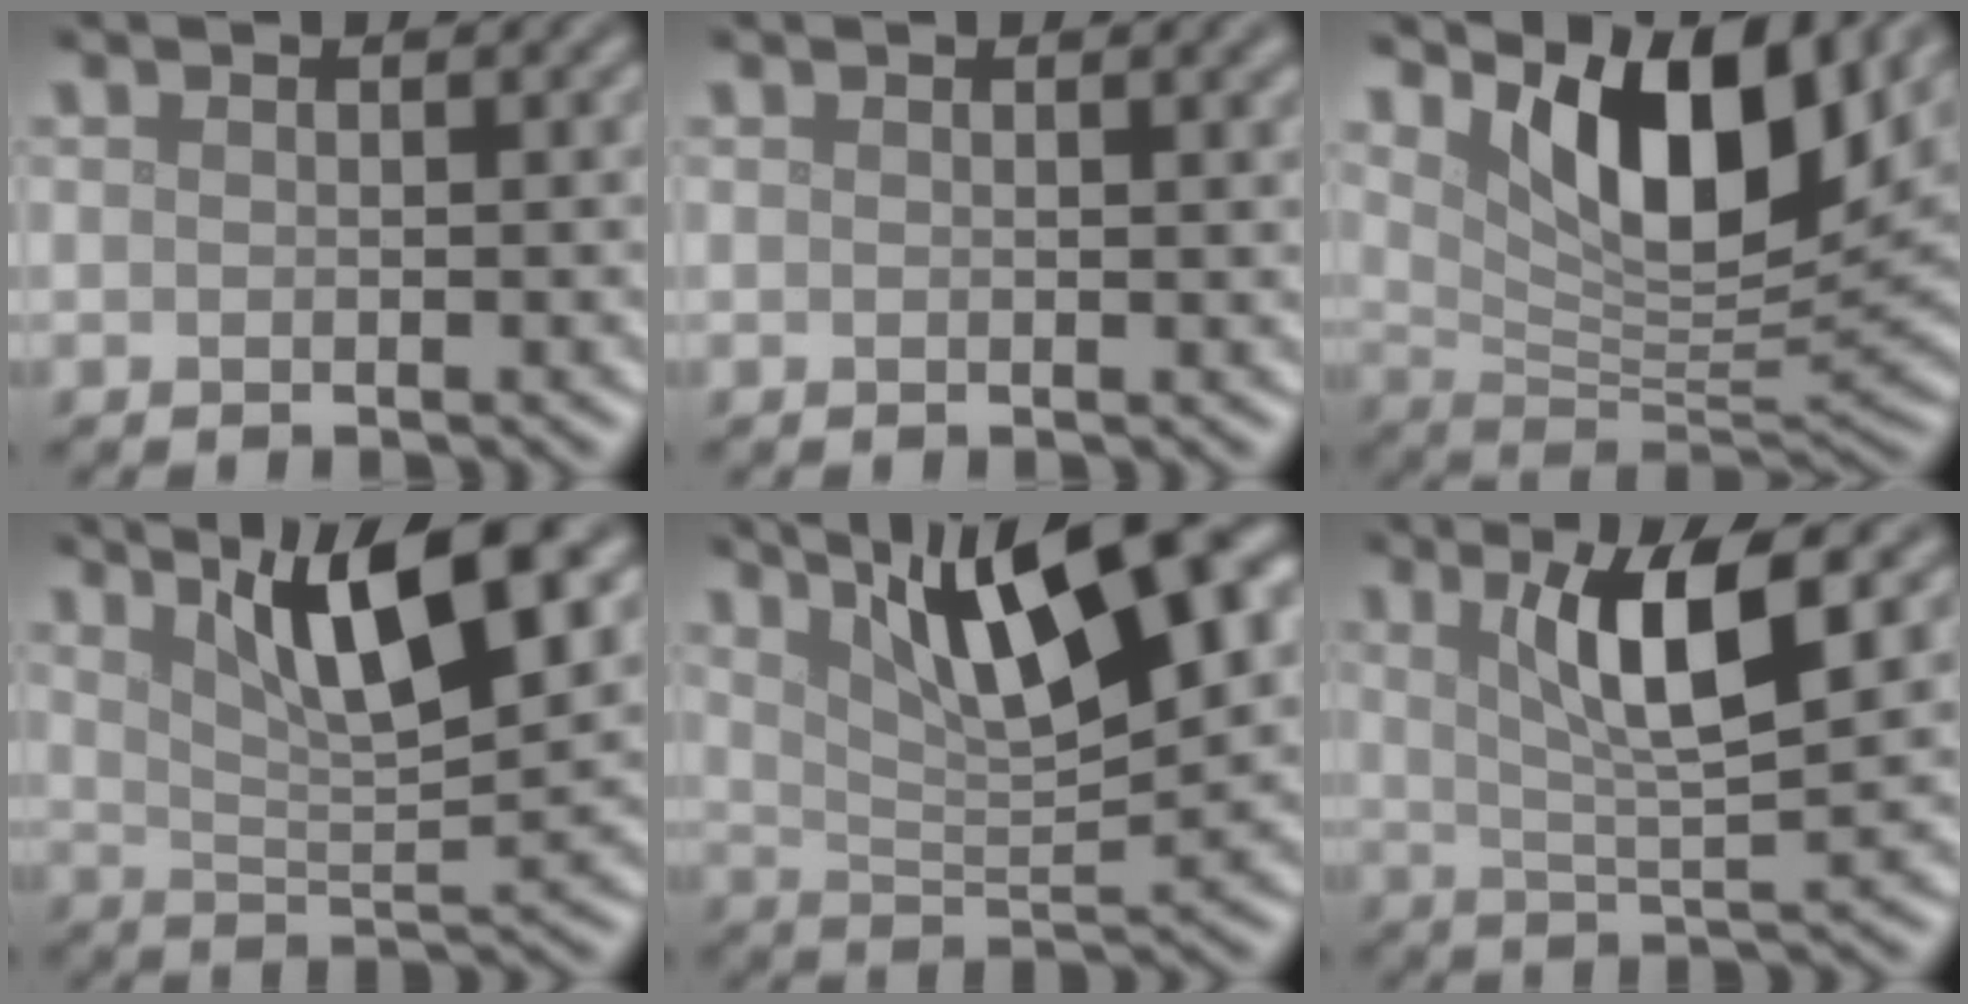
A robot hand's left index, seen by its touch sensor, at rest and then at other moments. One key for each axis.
{"total": 1.5, "fx": 0.8, "fy": 0.5, "fz": 1.2, "tx": -0.006, "ty": 0.006, "tz": 0.010}
{"total": 10.2, "fx": 5.4, "fy": 3.7, "fz": 7.9, "tx": -0.124, "ty": -0.009, "tz": 0.096}
{"total": 8.7, "fx": 4.6, "fy": 2.0, "fz": 7.1, "tx": -0.108, "ty": 0.008, "tz": 0.079}
{"total": 12.5, "fx": 6.1, "fy": 3.5, "fz": 10.3, "tx": -0.160, "ty": 0.017, "tz": 0.099}
{"total": 6.8, "fx": 2.4, "fy": 1.3, "fz": 6.2, "tx": -0.104, "ty": -0.001, "tz": 0.043}